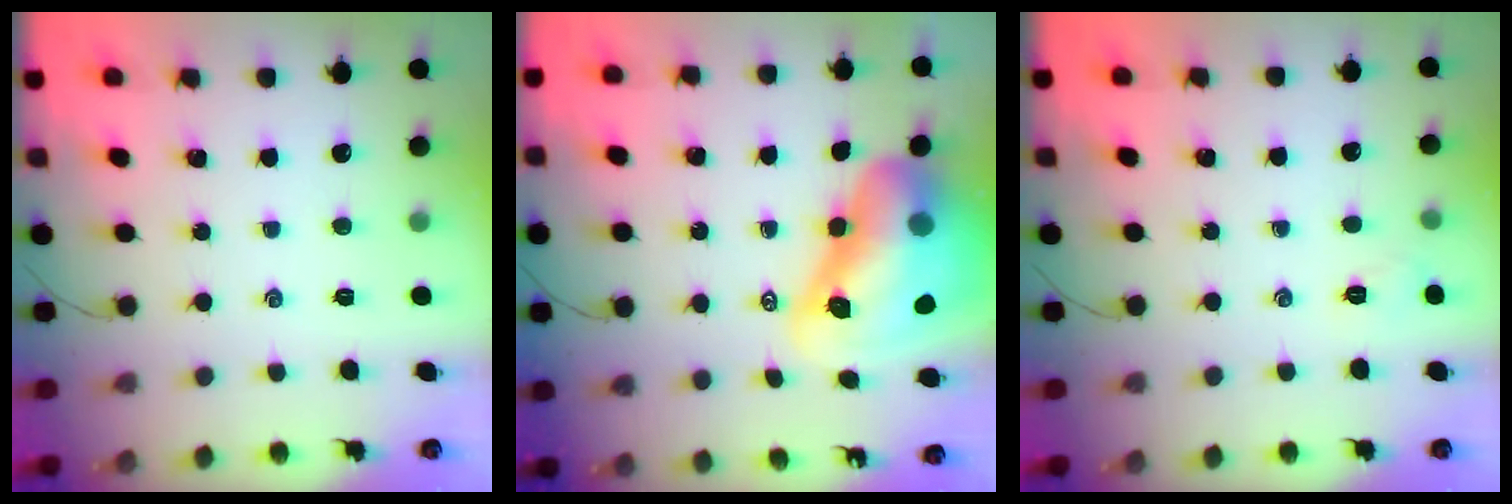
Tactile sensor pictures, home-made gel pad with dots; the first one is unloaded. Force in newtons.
{"total": 19.3, "press": 18.4, "slide": 5.6}
{"total": 4.0, "press": 3.9, "slide": 1.2}